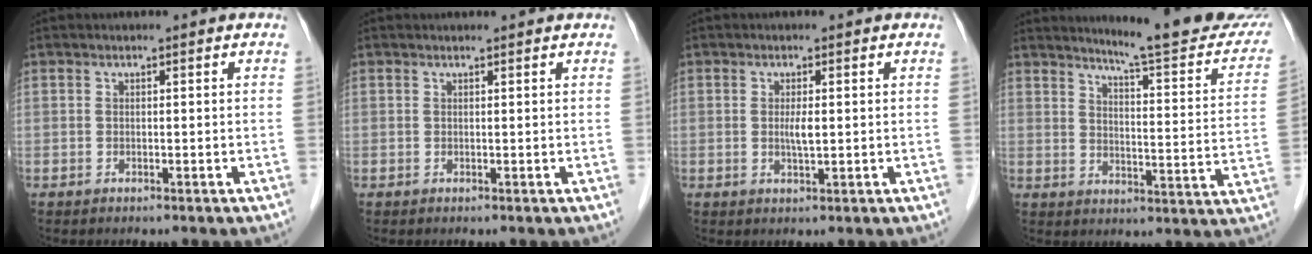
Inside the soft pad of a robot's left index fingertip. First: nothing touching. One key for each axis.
{"total": 1.7, "fx": 1.6, "fy": 0.1, "fz": 0.4, "tx": -0.011, "ty": 0.009, "tz": 0.019}
{"total": 2.0, "fx": 0.2, "fy": 0.3, "fz": 2.0, "tx": -0.041, "ty": -0.002, "tz": 0.004}
{"total": 18.3, "fx": 16.6, "fy": 1.2, "fz": 7.6, "tx": -0.094, "ty": -0.070, "tz": 0.198}